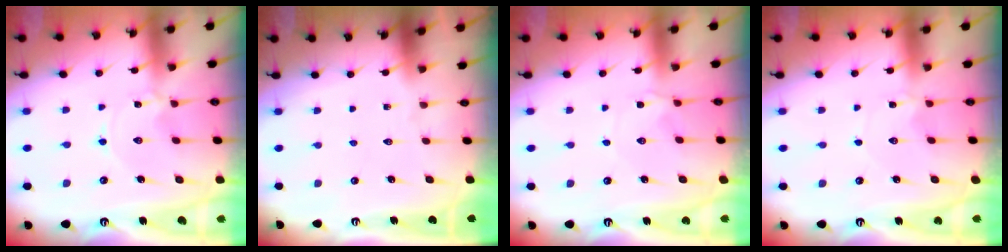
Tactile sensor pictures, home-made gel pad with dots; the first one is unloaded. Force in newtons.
{"total": 0.0}
{"total": 1.2, "press": 1.1, "slide": 0.2}
{"total": 1.1, "press": 1.1, "slide": 0.2}